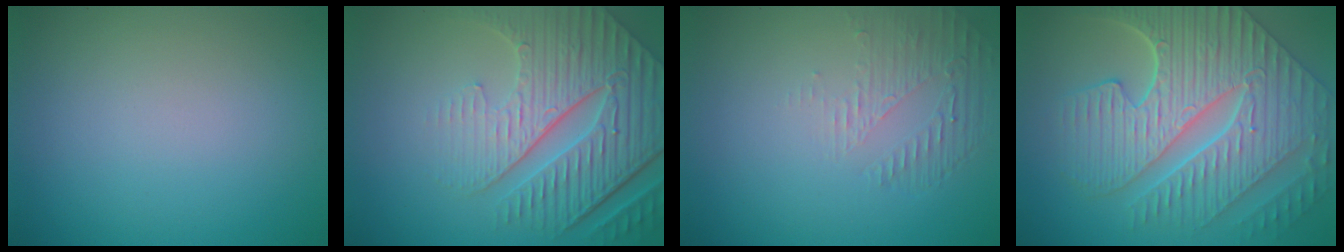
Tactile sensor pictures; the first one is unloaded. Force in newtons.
{"total": 8.6, "press": 6.1, "slide": 6.1}
{"total": 1.7, "press": 0.6, "slide": 1.6}
{"total": 9.7, "press": 7.6, "slide": 6.1}